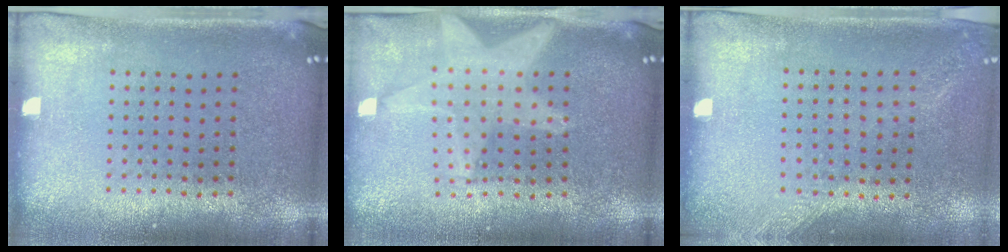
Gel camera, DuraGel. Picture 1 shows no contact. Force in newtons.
{"total": 2.2, "press": 1.8, "slide": 1.2}
{"total": 1.3, "press": 1.2, "slide": 0.5}